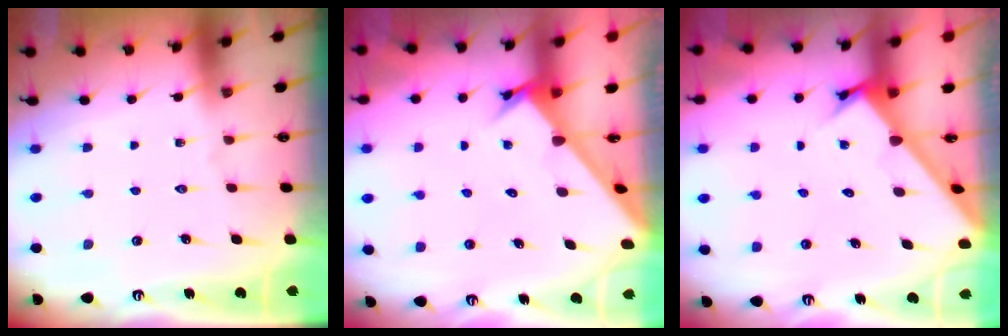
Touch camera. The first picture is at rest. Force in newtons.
{"total": 2.6, "press": 2.6, "slide": 0.3}
{"total": 2.4, "press": 2.4, "slide": 0.2}